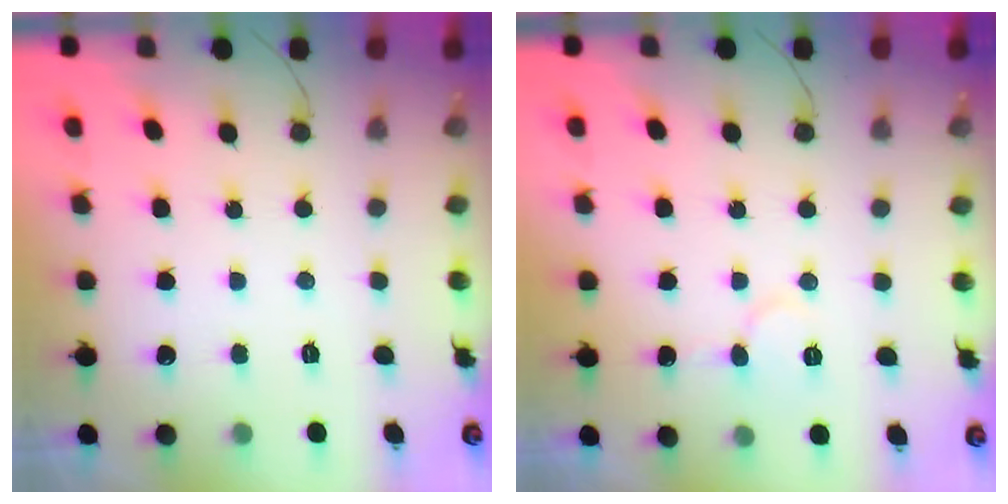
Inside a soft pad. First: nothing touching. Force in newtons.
{"total": 5.7, "press": 5.6, "slide": 0.6}